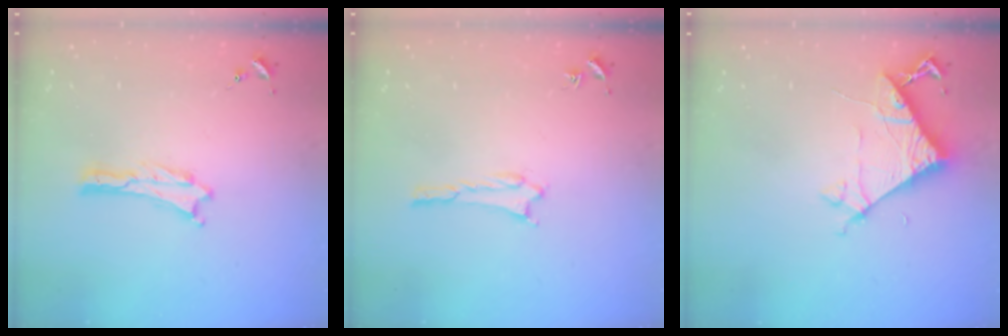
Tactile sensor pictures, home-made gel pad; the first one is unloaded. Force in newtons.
{"total": 1.9, "press": 1.9, "slide": 0.2}
{"total": 6.6, "press": 6.6, "slide": 0.4}